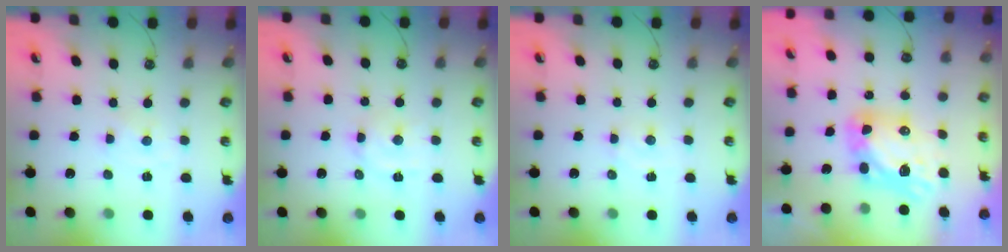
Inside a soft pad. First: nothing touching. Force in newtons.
{"total": 6.6, "press": 6.5, "slide": 1.0}
{"total": 2.8, "press": 2.7, "slide": 0.4}
{"total": 12.0, "press": 11.9, "slide": 1.3}